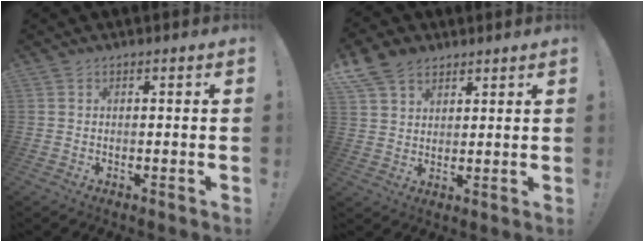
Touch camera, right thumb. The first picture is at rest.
{"total": 9.2, "force": [6.0, 6.0, 3.4], "torque": [-0.063, -0.027, 0.120]}